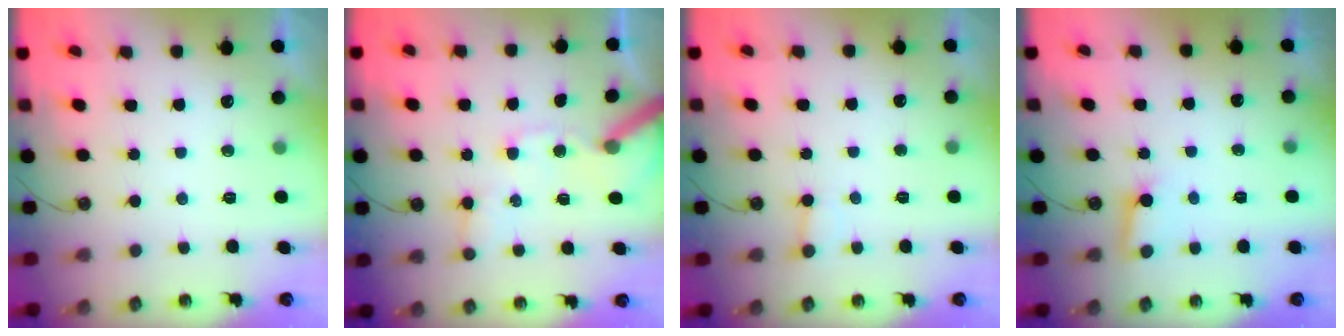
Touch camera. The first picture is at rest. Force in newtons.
{"total": 12.0, "press": 11.8, "slide": 1.7}
{"total": 2.8, "press": 2.8, "slide": 0.3}
{"total": 3.0, "press": 3.0, "slide": 0.2}